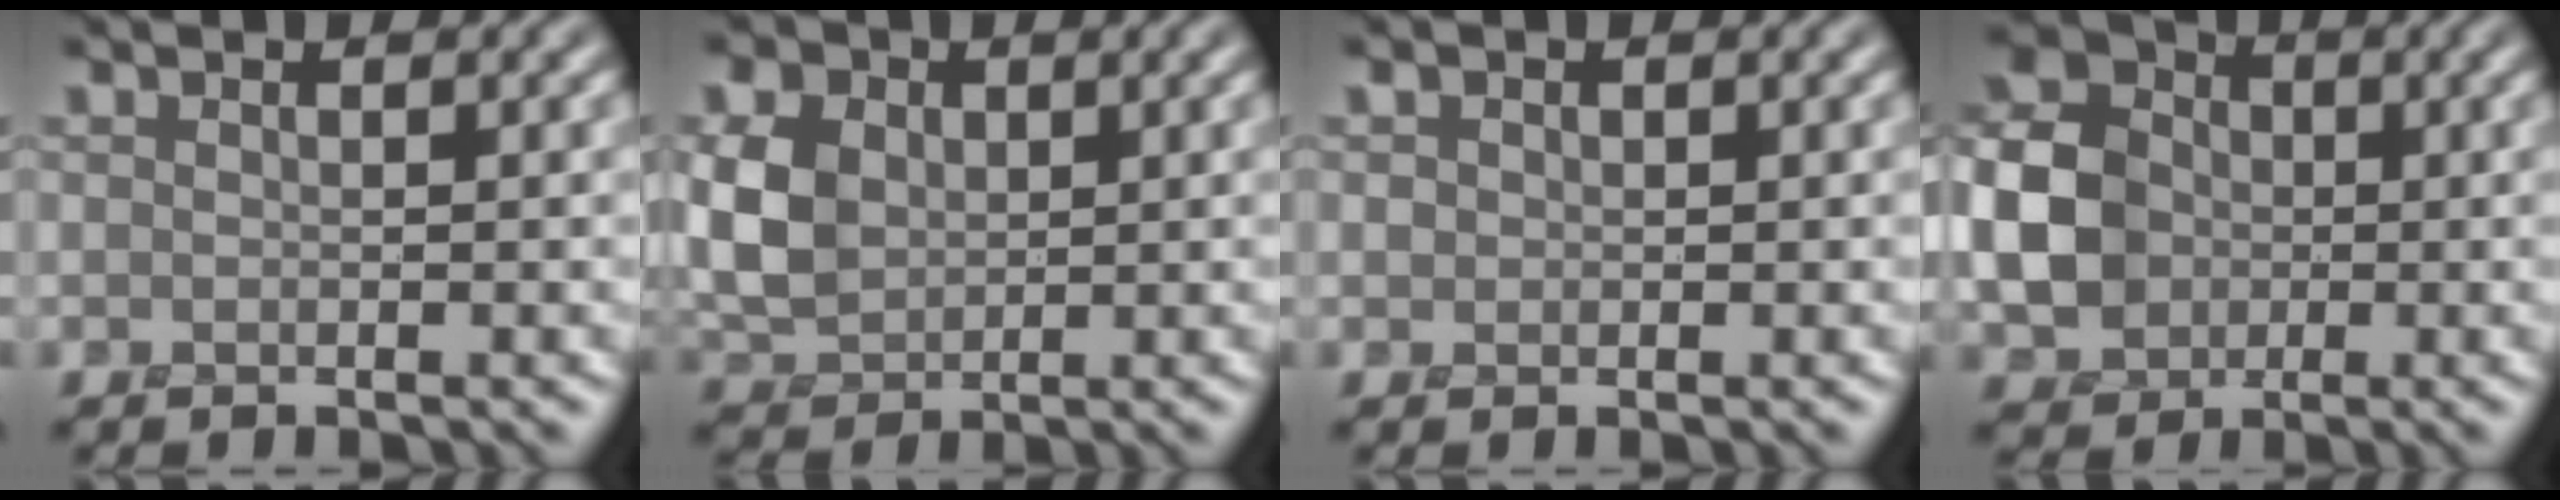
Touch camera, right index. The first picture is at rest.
{"total": 5.9, "force": [1.1, 4.4, 3.7], "torque": [-0.099, 0.008, 0.017]}
{"total": 0.7, "force": [0.1, 0.7, 0.1], "torque": [-0.002, -0.001, 0.002]}
{"total": 7.7, "force": [-0.5, 6.5, 4.1], "torque": [-0.100, 0.000, -0.014]}